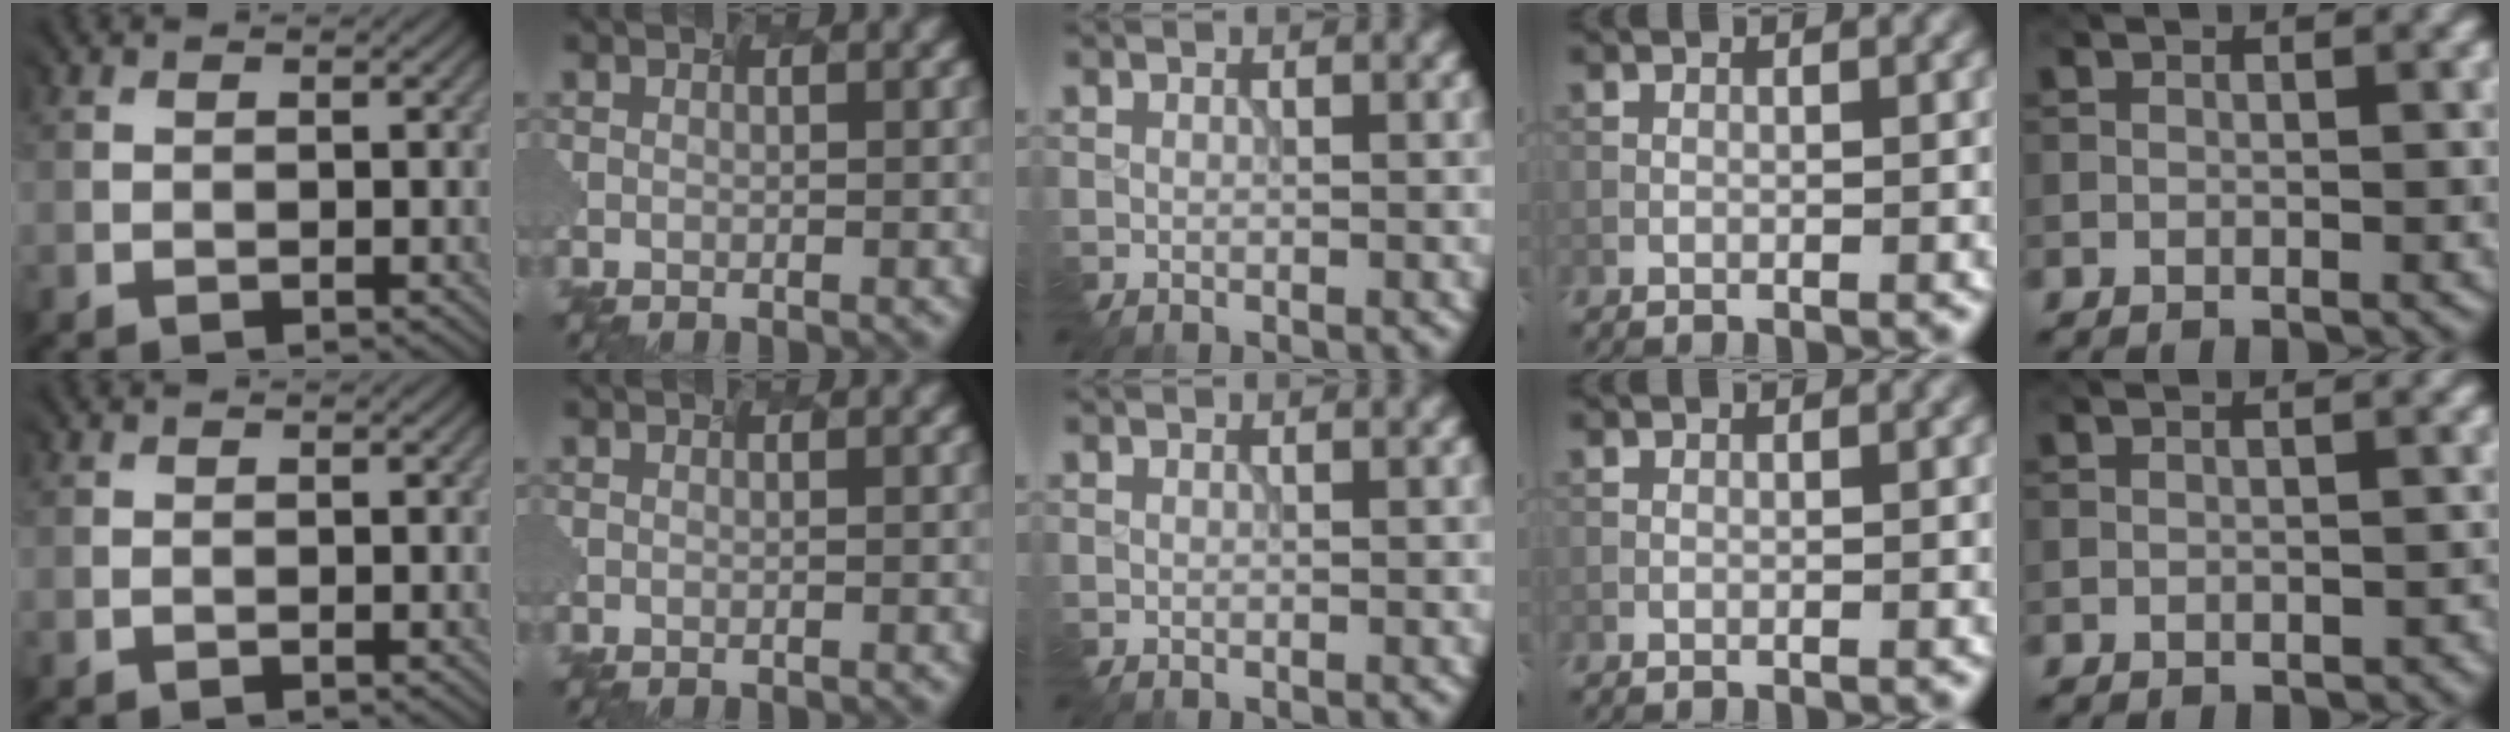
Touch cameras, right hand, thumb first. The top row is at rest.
{"thumb": {"total": 0.5, "force": [-0.2, -0.3, -0.3], "torque": [0.006, 0.000, -0.005]}, "little": {"total": 0.7, "force": [-0.3, 0.4, 0.4], "torque": [-0.007, -0.005, -0.002]}}